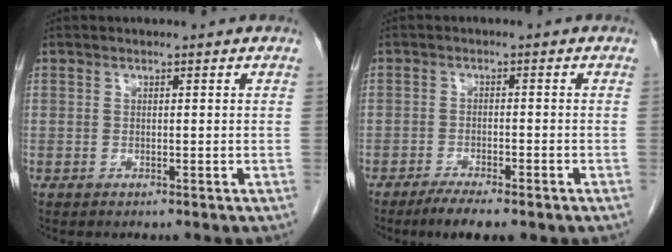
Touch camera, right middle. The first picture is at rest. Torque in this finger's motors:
{"motor_torque": [1.00, -0.71, 0.04, 0.07]}